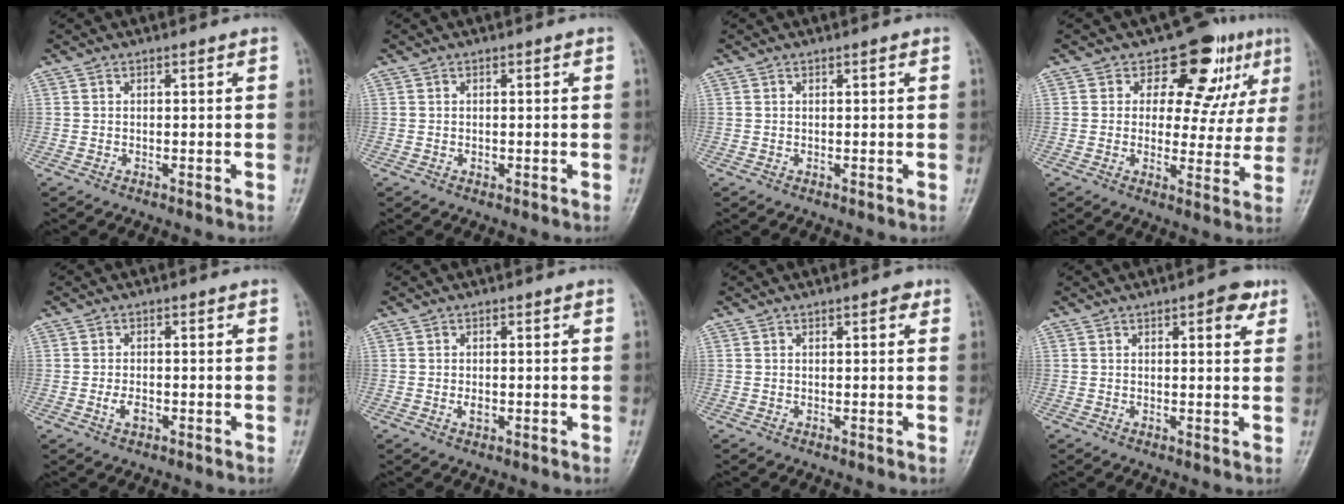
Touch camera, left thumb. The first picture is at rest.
{"total": 0.8, "force": [-0.1, 0.7, 0.4], "torque": [0.001, 0.001, -0.003]}
{"total": 0.6, "force": [0.3, 0.3, 0.4], "torque": [-0.002, 0.000, 0.004]}
{"total": 12.9, "force": [6.6, 8.0, 7.8], "torque": [-0.037, -0.022, 0.086]}
{"total": 2.8, "force": [-1.0, 1.8, 1.9], "torque": [-0.031, 0.003, -0.018]}
{"total": 1.8, "force": [-0.3, 1.3, 1.2], "torque": [-0.014, 0.000, -0.006]}
{"total": 2.0, "force": [0.9, 1.0, 1.5], "torque": [-0.008, 0.000, 0.010]}
{"total": 4.7, "force": [2.4, 1.9, 3.5], "torque": [-0.029, -0.006, 0.025]}